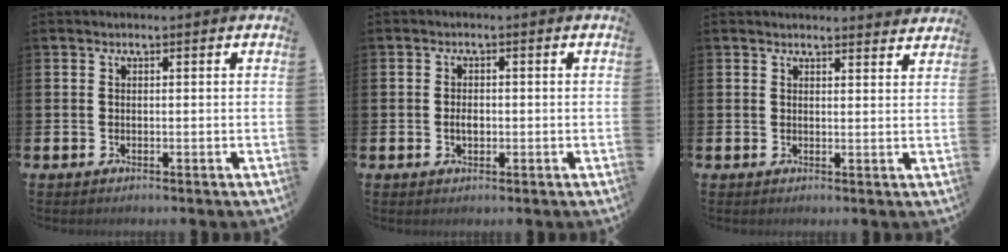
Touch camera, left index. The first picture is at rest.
{"total": 1.9, "force": [-0.2, 1.2, 1.5], "torque": [-0.019, 0.002, -0.008]}
{"total": 2.4, "force": [2.4, 0.2, 0.0], "torque": [0.010, -0.018, 0.041]}